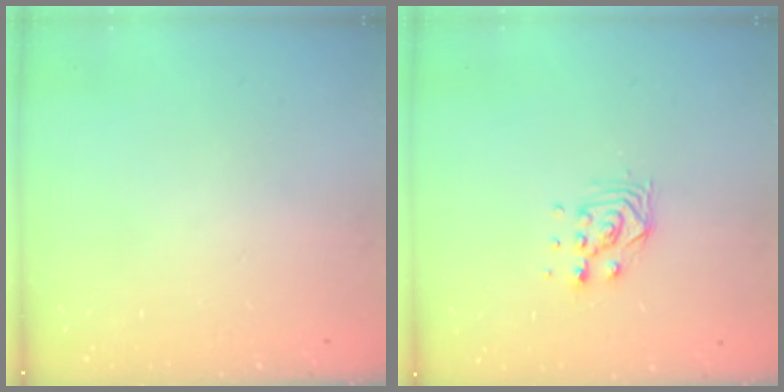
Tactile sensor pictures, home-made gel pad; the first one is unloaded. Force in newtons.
{"total": 7.4, "press": 7.3, "slide": 0.6}